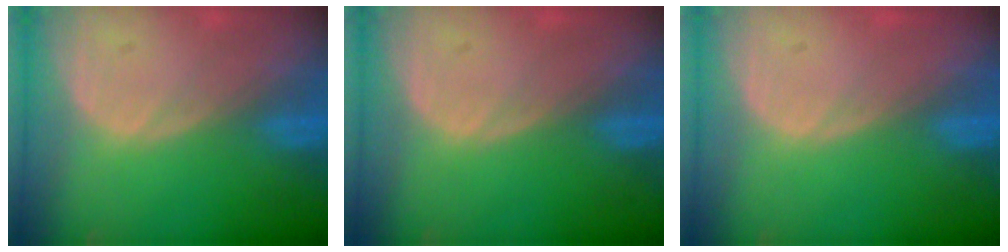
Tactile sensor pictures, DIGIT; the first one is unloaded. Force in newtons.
{"total": 0.0}
{"total": 0.0}